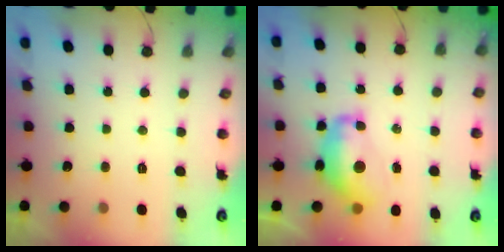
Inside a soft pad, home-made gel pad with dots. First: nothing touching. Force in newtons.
{"total": 12.6, "press": 12.5, "slide": 1.5}